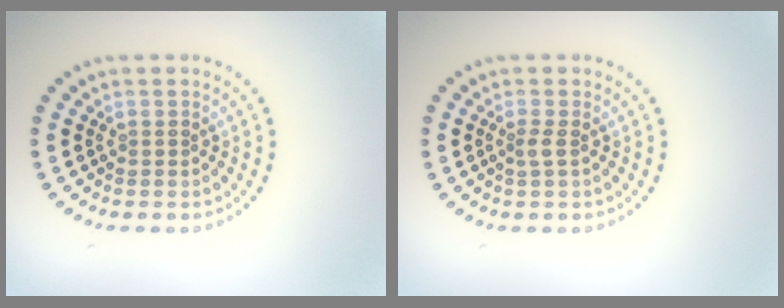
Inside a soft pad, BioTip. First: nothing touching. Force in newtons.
{"total": 1.1, "press": 0.8, "slide": 0.7}